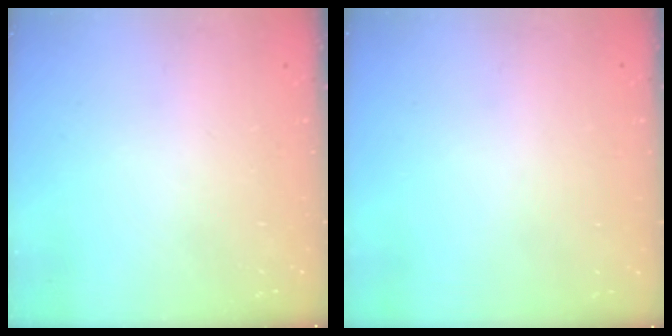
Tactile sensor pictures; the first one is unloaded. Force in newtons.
{"total": 3.0, "press": 3.0, "slide": 0.1}